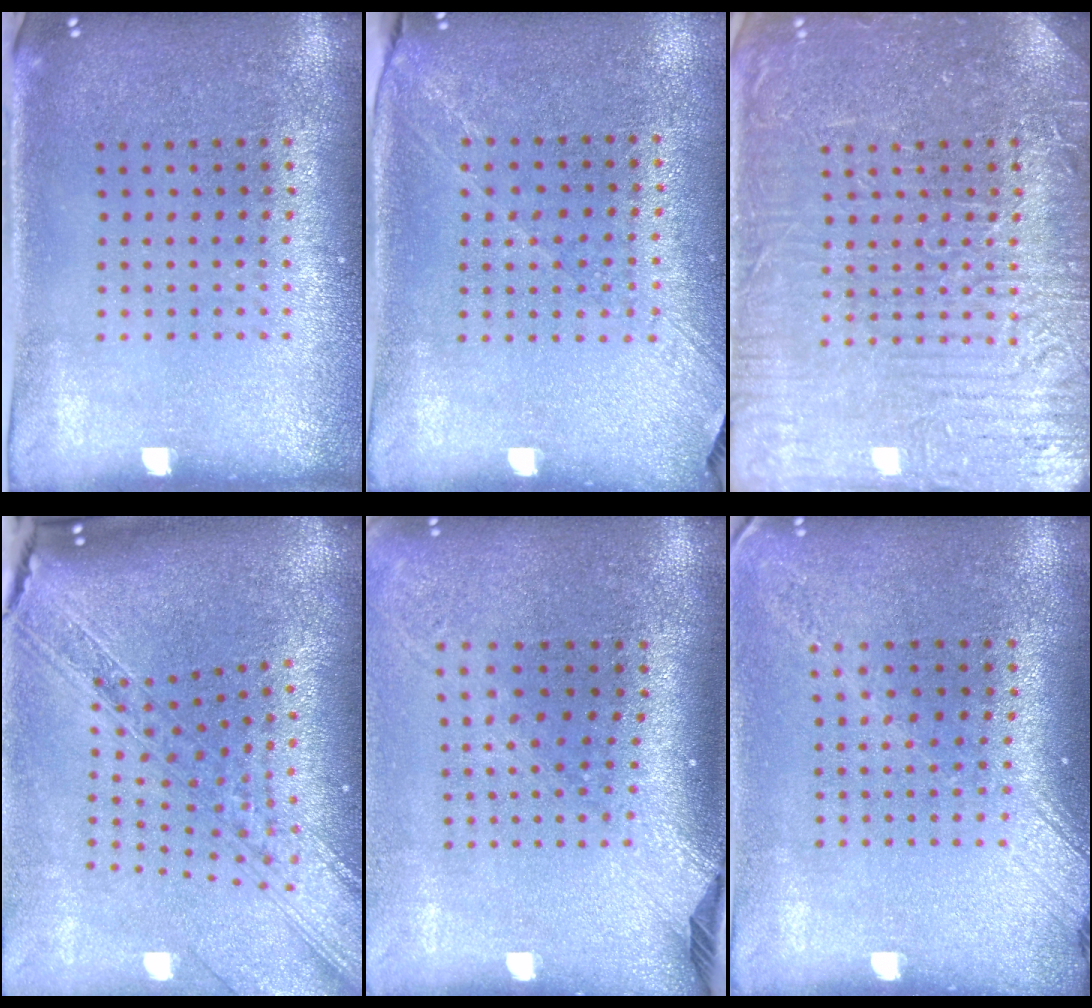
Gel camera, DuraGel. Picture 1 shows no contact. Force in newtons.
{"total": 1.2, "press": 1.0, "slide": 0.7}
{"total": 7.3, "press": 7.2, "slide": 1.0}
{"total": 2.8, "press": 2.3, "slide": 1.7}
{"total": 2.3, "press": 1.7, "slide": 1.5}
{"total": 1.8, "press": 1.4, "slide": 1.2}